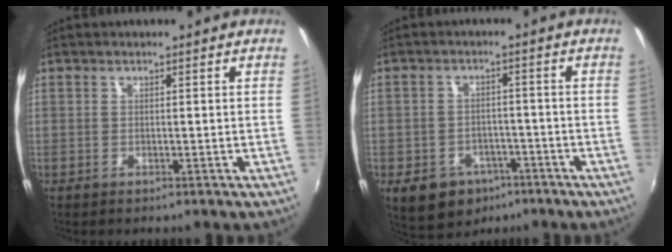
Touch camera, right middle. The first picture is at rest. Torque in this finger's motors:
{"motor_torque": [0.68, -0.65, 0.18, 0.02]}